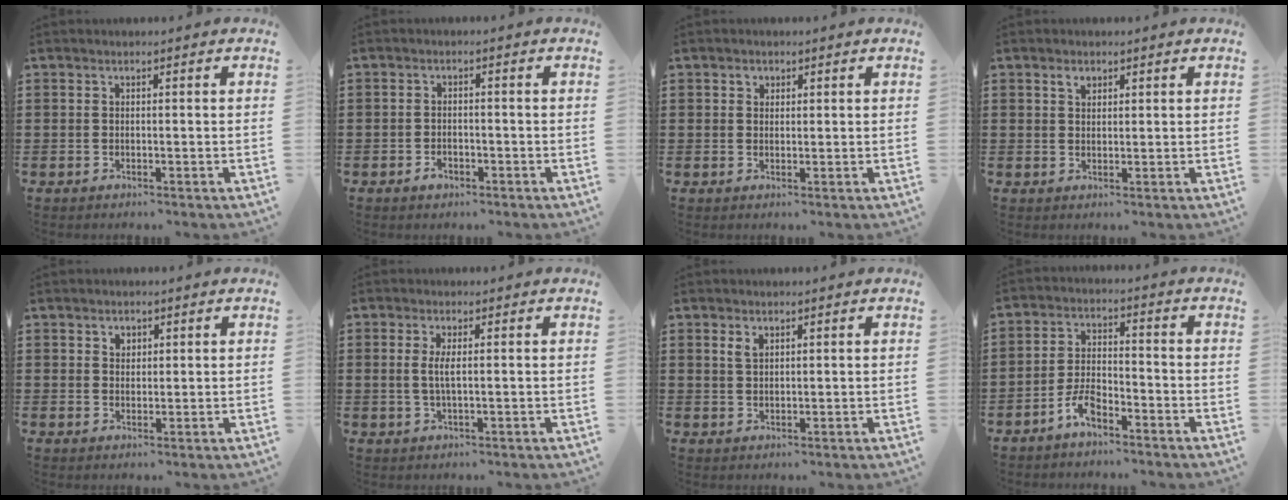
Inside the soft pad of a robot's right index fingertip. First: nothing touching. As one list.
[{"total": 1.5, "force": [-0.9, 0.9, 0.7], "torque": [-0.014, -0.001, -0.019]}, {"total": 1.3, "force": [0.6, 1.1, 0.3], "torque": [-0.009, 0.005, 0.011]}, {"total": 1.7, "force": [1.1, 1.1, 0.7], "torque": [-0.010, 0.000, 0.018]}, {"total": 1.7, "force": [1.0, 1.2, 0.4], "torque": [-0.012, 0.005, 0.019]}, {"total": 2.6, "force": [0.4, 0.6, 2.5], "torque": [-0.058, -0.002, 0.003]}, {"total": 1.8, "force": [1.1, 1.0, 0.9], "torque": [-0.021, 0.004, 0.021]}, {"total": 4.8, "force": [-3.4, 1.8, 2.8], "torque": [-0.075, 0.005, -0.073]}]